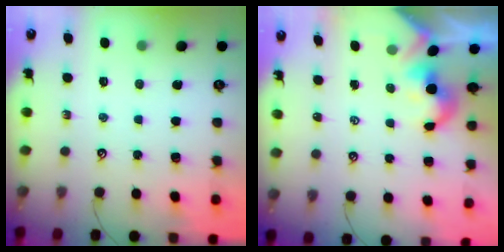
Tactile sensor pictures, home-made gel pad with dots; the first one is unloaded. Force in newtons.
{"total": 2.2, "press": 2.1, "slide": 0.4}